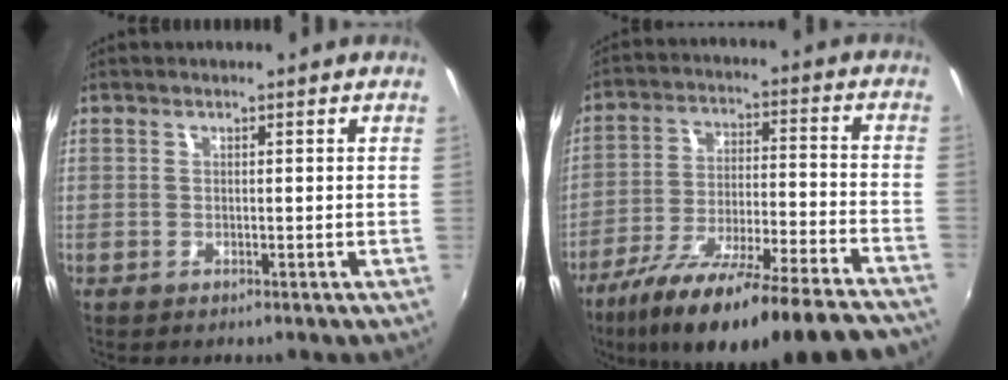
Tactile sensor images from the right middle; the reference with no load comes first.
{"total": 26.6, "force": [-22.3, 2.5, 14.3], "torque": [-0.244, -0.067, -0.331]}